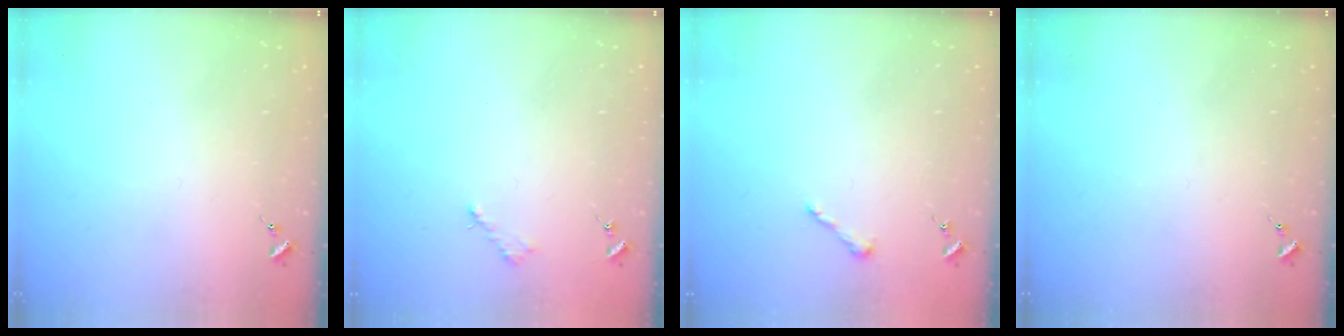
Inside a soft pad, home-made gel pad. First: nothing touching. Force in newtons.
{"total": 2.6, "press": 2.5, "slide": 0.3}
{"total": 3.6, "press": 3.6, "slide": 0.4}
{"total": 0.0}